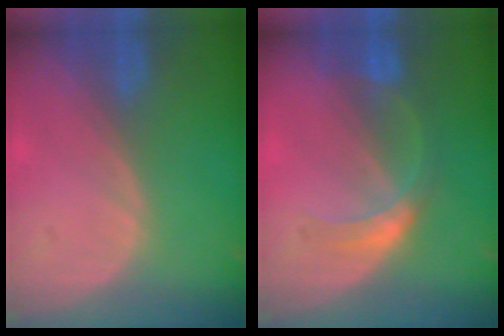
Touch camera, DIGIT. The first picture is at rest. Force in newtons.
{"total": 5.2, "press": 4.8, "slide": 1.9}